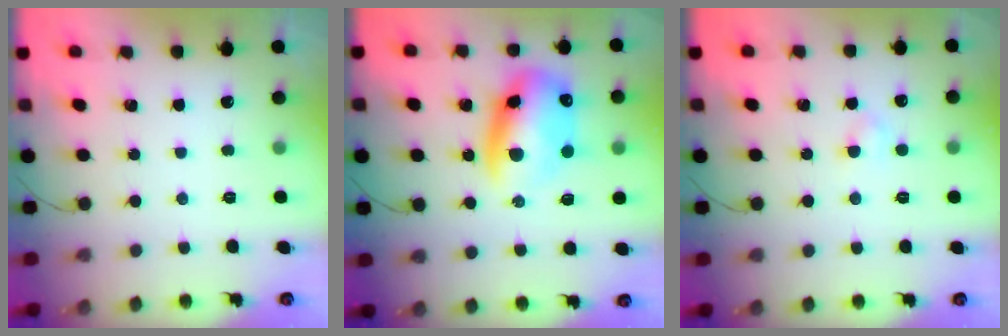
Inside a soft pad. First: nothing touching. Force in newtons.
{"total": 14.4, "press": 14.0, "slide": 3.5}
{"total": 2.5, "press": 2.3, "slide": 0.9}